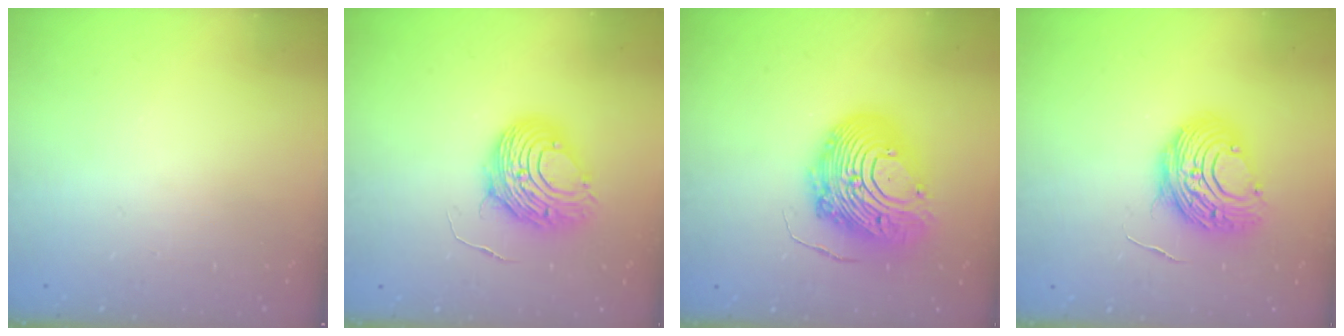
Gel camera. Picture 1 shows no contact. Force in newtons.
{"total": 8.7, "press": 8.7, "slide": 0.9}
{"total": 16.1, "press": 16.0, "slide": 1.8}
{"total": 12.0, "press": 12.0, "slide": 0.9}